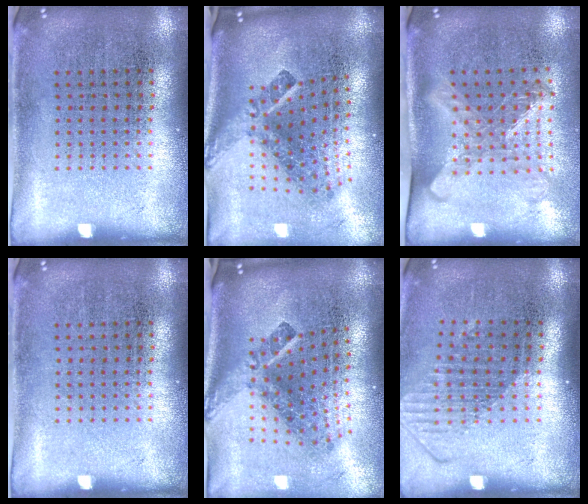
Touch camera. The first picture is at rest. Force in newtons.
{"total": 2.9, "press": 1.7, "slide": 2.3}
{"total": 1.6, "press": 1.3, "slide": 0.9}
{"total": 0.0}
{"total": 2.9, "press": 1.7, "slide": 2.3}
{"total": 1.6, "press": 1.2, "slide": 1.0}